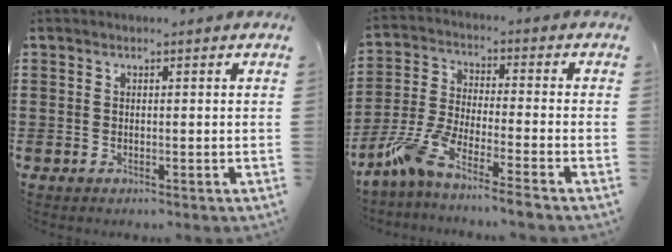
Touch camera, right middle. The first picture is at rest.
{"total": 7.0, "force": [-6.0, 0.0, 3.7], "torque": [-0.100, -0.019, -0.124]}